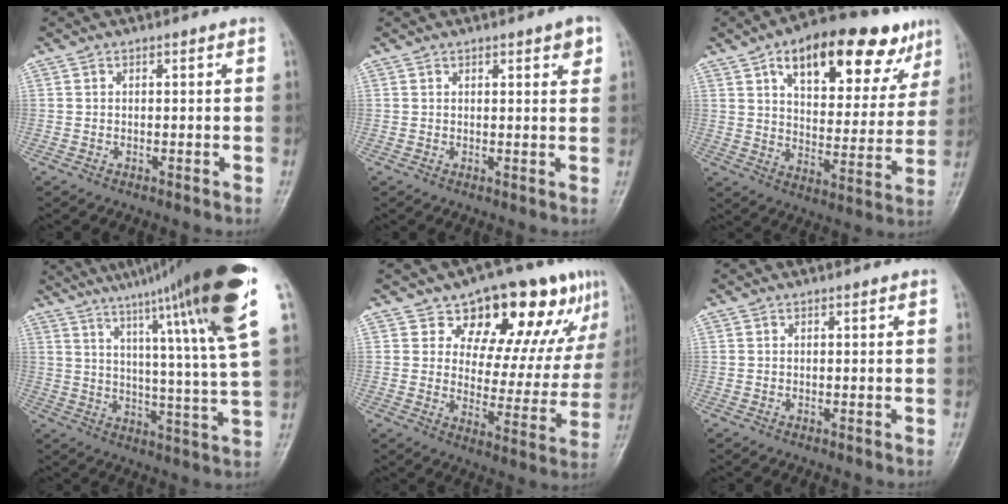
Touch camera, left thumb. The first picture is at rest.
{"total": 3.1, "force": [1.7, 0.8, 2.5], "torque": [-0.025, -0.006, 0.020]}
{"total": 23.2, "force": [12.8, 10.6, 16.2], "torque": [-0.190, -0.014, 0.191]}
{"total": 24.8, "force": [14.6, 1.3, 20.1], "torque": [-0.294, -0.044, 0.208]}
{"total": 18.6, "force": [10.7, 9.3, 12.1], "torque": [-0.096, -0.038, 0.153]}
{"total": 0.0}